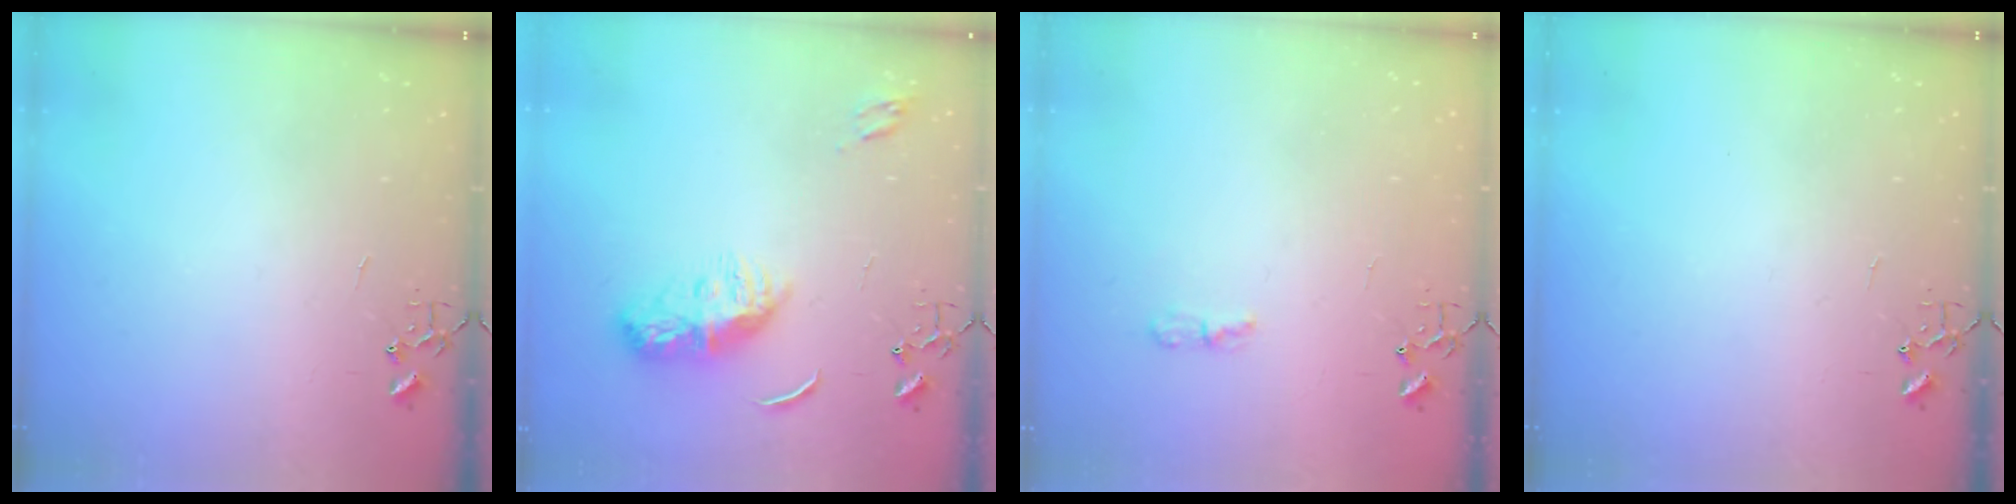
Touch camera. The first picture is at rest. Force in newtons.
{"total": 10.4, "press": 10.4, "slide": 0.0}
{"total": 4.7, "press": 4.7, "slide": 0.7}
{"total": 0.0}